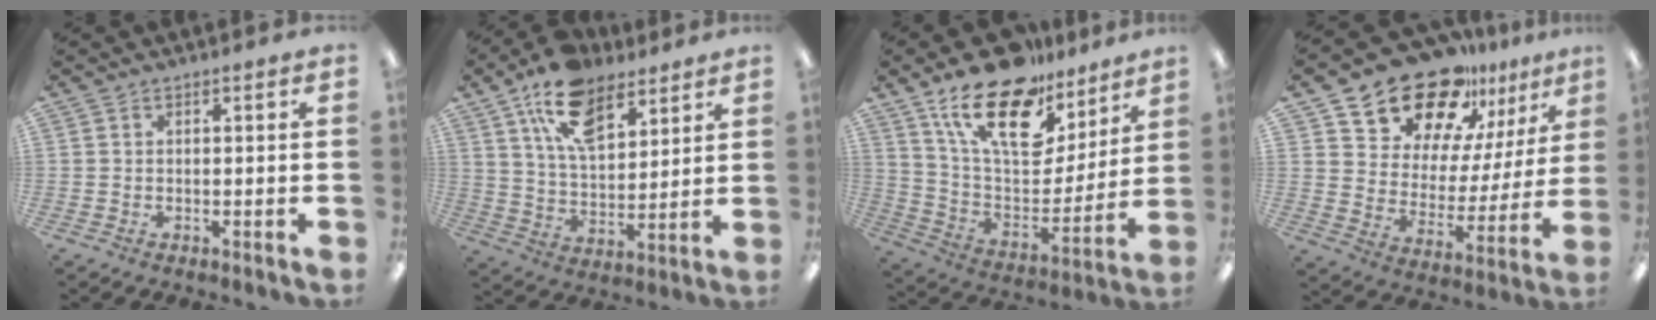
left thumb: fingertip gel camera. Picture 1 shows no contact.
{"total": 15.3, "force": [9.7, 8.0, 8.7], "torque": [-0.152, -0.035, 0.177]}
{"total": 21.1, "force": [13.8, 10.5, 12.1], "torque": [-0.204, -0.086, 0.245]}
{"total": 20.1, "force": [16.6, 9.2, 6.6], "torque": [-0.115, -0.125, 0.296]}